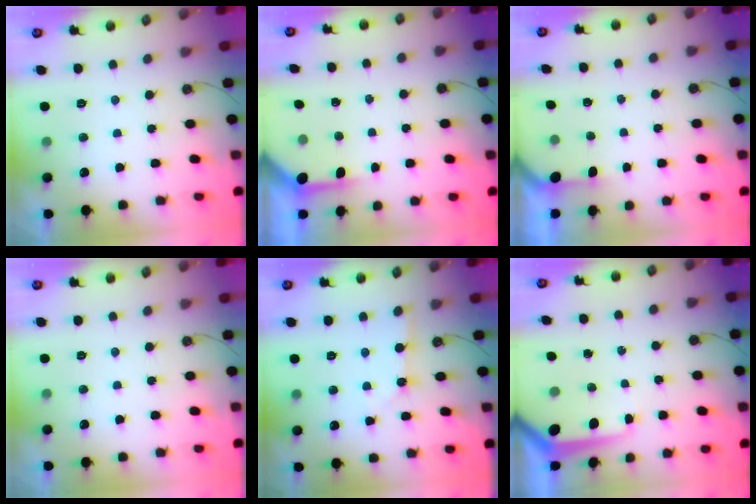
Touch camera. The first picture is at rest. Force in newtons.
{"total": 3.8, "press": 3.8, "slide": 0.5}
{"total": 1.2, "press": 1.2, "slide": 0.1}
{"total": 0.0}
{"total": 2.0, "press": 2.0, "slide": 0.1}
{"total": 7.9, "press": 7.8, "slide": 1.0}